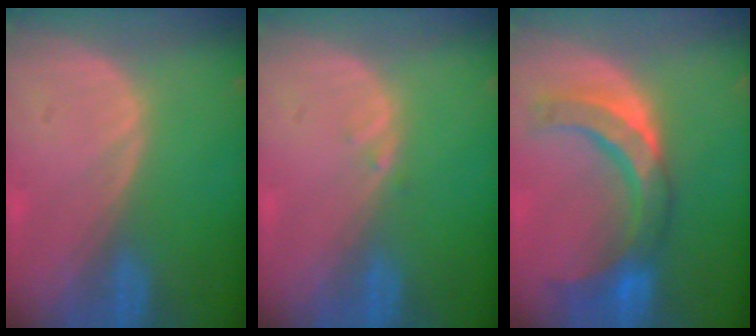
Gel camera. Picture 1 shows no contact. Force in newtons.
{"total": 0.6, "press": 0.6, "slide": 0.1}
{"total": 9.0, "press": 8.8, "slide": 1.8}